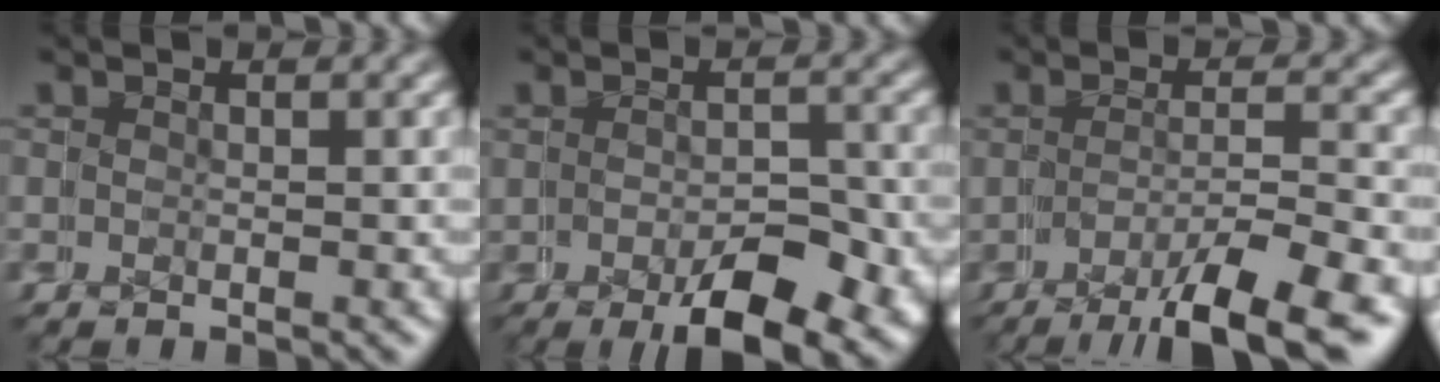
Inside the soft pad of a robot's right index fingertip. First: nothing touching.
{"total": 5.2, "force": [-3.3, 1.3, 3.8], "torque": [-0.035, -0.009, -0.041]}
{"total": 7.7, "force": [-6.3, 1.3, 4.2], "torque": [-0.034, -0.005, -0.086]}